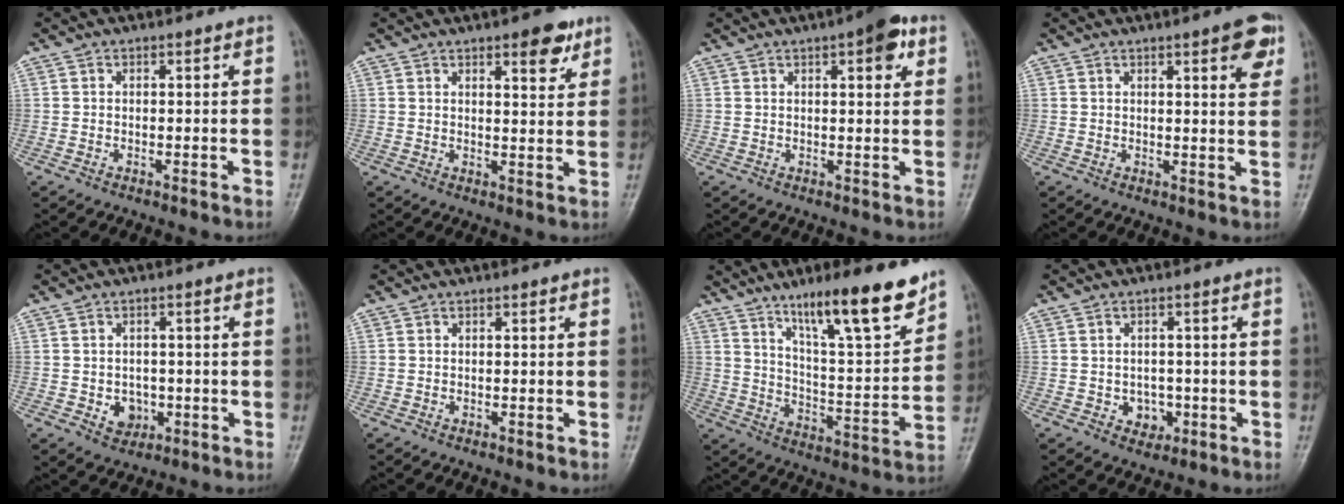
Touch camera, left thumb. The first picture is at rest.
{"total": 6.1, "force": [3.8, 2.2, 4.3], "torque": [-0.041, -0.019, 0.046]}
{"total": 6.2, "force": [3.0, 2.1, 5.0], "torque": [-0.051, -0.005, 0.032]}
{"total": 6.1, "force": [3.2, 1.4, 5.0], "torque": [-0.052, -0.013, 0.037]}
{"total": 4.1, "force": [-0.9, 3.4, 2.1], "torque": [-0.010, 0.004, -0.005]}
{"total": 0.0}
{"total": 17.6, "force": [12.1, 3.2, 12.4], "torque": [-0.169, -0.073, 0.202]}
{"total": 3.7, "force": [-0.9, 3.1, 1.8], "torque": [-0.003, 0.005, -0.007]}